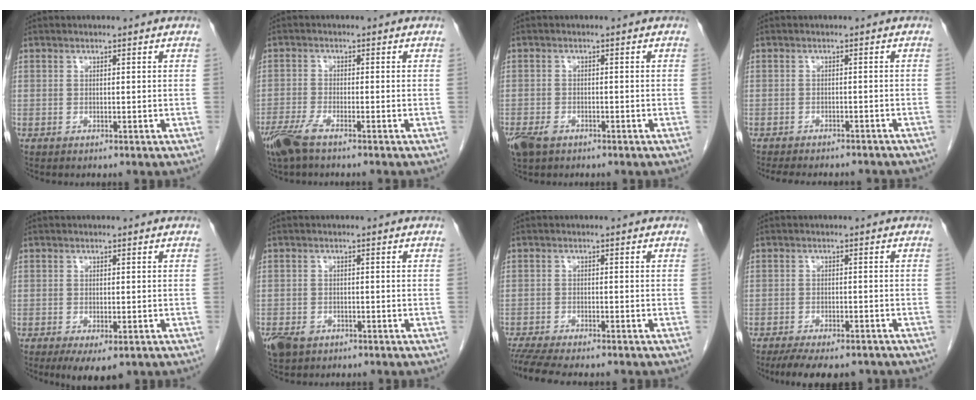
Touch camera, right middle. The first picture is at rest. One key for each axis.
{"total": 5.1, "fx": -3.6, "fy": 0.7, "fz": 3.4, "tx": -0.073, "ty": -0.013, "tz": -0.072}
{"total": 4.5, "fx": -2.9, "fy": 2.5, "fz": 2.3, "tx": -0.049, "ty": -0.006, "tz": -0.048}
{"total": 12.9, "fx": -11.3, "fy": 3.4, "fz": 5.2, "tx": -0.087, "ty": -0.006, "tz": -0.133}
{"total": 5.0, "fx": -2.8, "fy": 1.9, "fz": 3.7, "tx": -0.054, "ty": -0.012, "tz": -0.037}
{"total": 4.4, "fx": -2.7, "fy": 2.9, "fz": 1.8, "tx": -0.033, "ty": -0.002, "tz": -0.041}
{"total": 9.3, "fx": -8.1, "fy": 1.2, "fz": 4.4, "tx": -0.064, "ty": -0.011, "tz": -0.123}
{"total": 10.4, "fx": -8.6, "fy": 3.2, "fz": 5.0, "tx": -0.078, "ty": -0.007, "tz": -0.119}